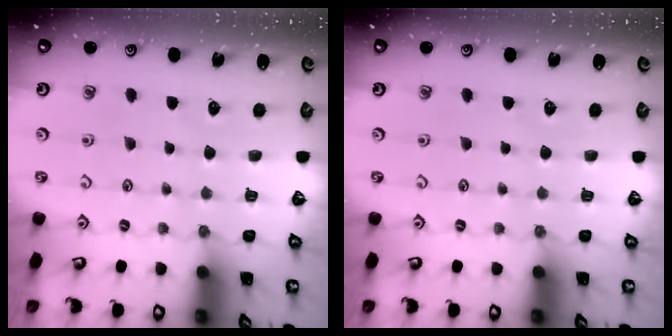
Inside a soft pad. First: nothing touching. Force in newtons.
{"total": 0.0}